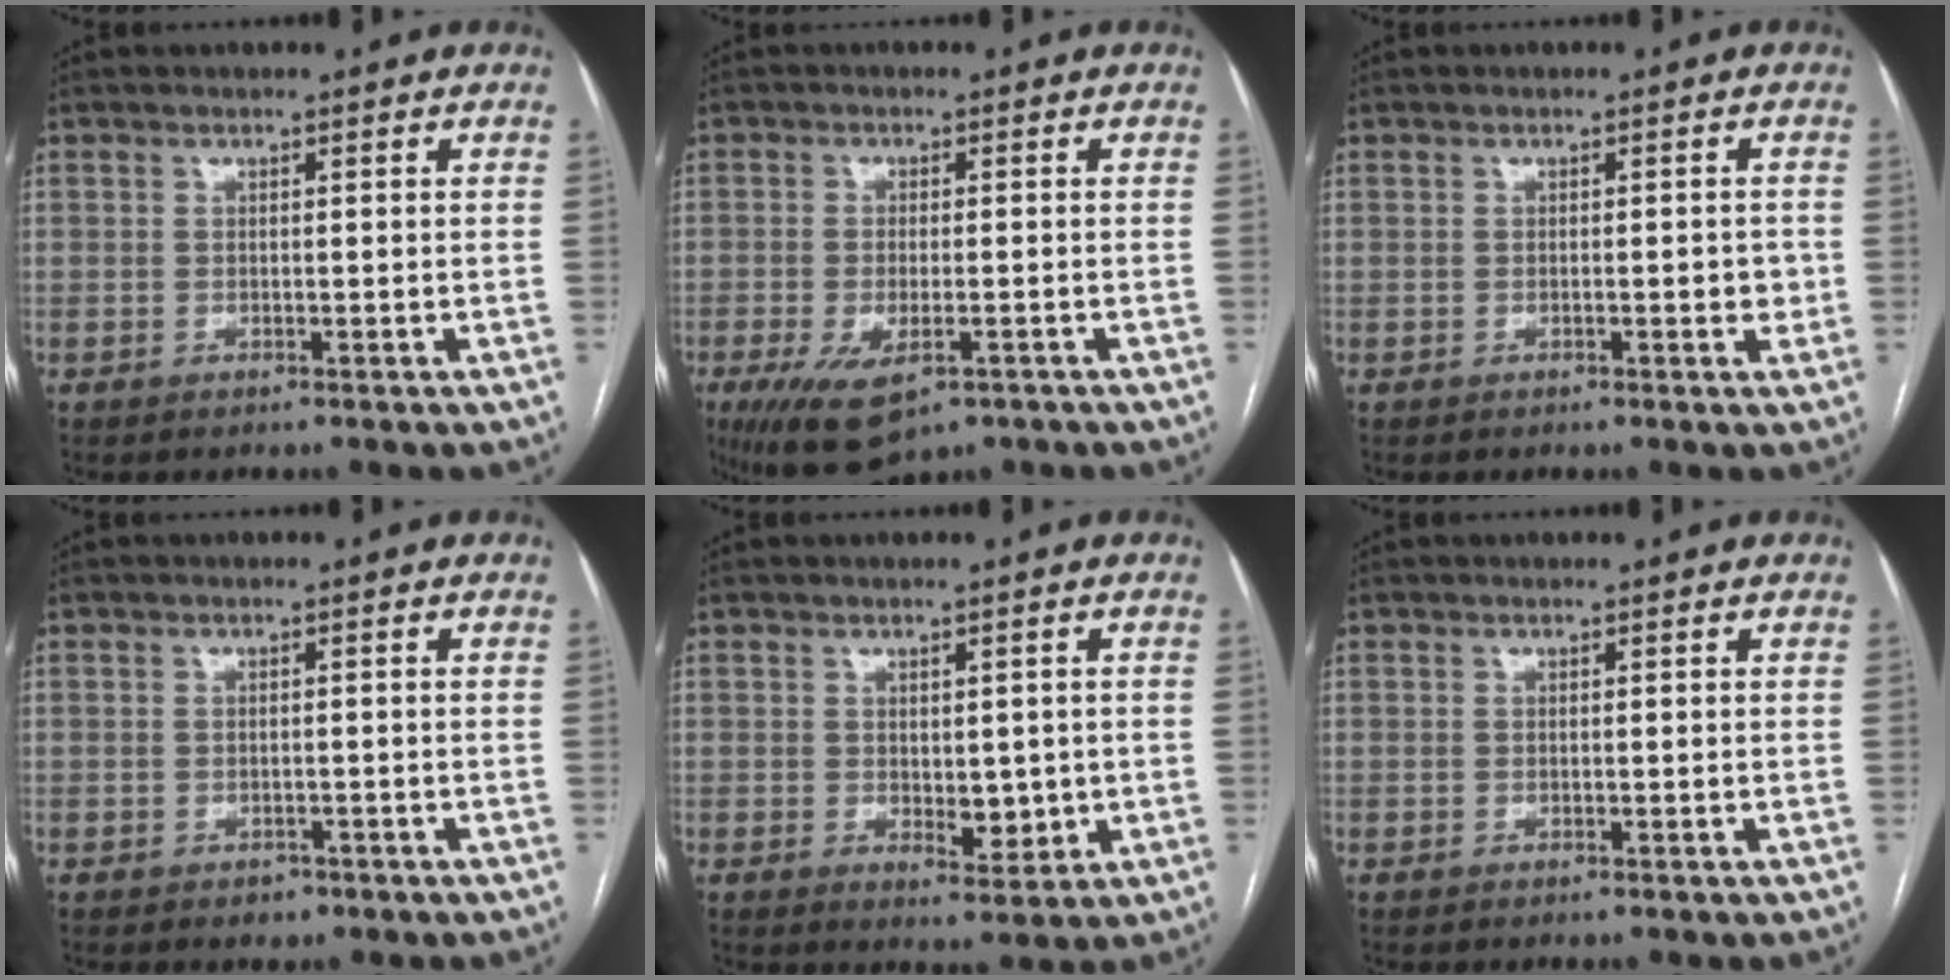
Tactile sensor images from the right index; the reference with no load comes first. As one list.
[{"total": 8.5, "force": [-4.4, 3.5, 6.4], "torque": [-0.110, -0.018, -0.065]}, {"total": 2.1, "force": [-0.2, 1.0, 1.8], "torque": [-0.022, 0.003, 0.002]}, {"total": 1.5, "force": [-0.8, 1.2, 0.4], "torque": [-0.004, 0.003, -0.006]}, {"total": 4.3, "force": [-0.2, 2.3, 3.7], "torque": [-0.048, -0.004, 0.008]}, {"total": 0.0}]